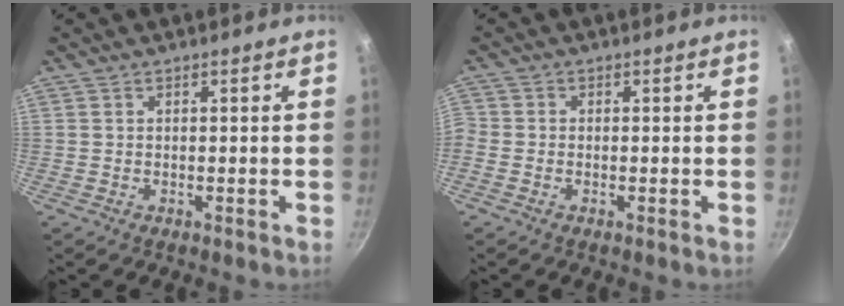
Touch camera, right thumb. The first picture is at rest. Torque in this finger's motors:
{"motor_torque": [0.04, 0.04, 0.18, -0.12, 0.09]}